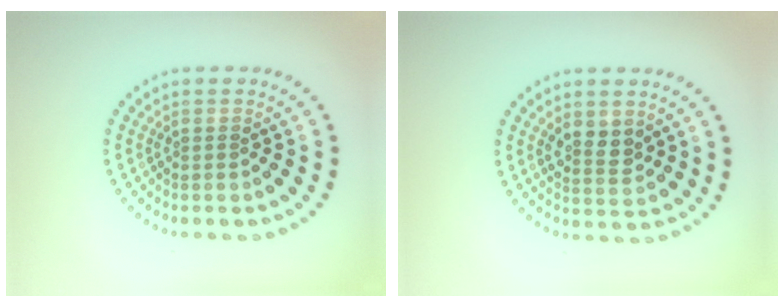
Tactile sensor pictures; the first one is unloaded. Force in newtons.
{"total": 2.4, "press": 2.3, "slide": 0.8}